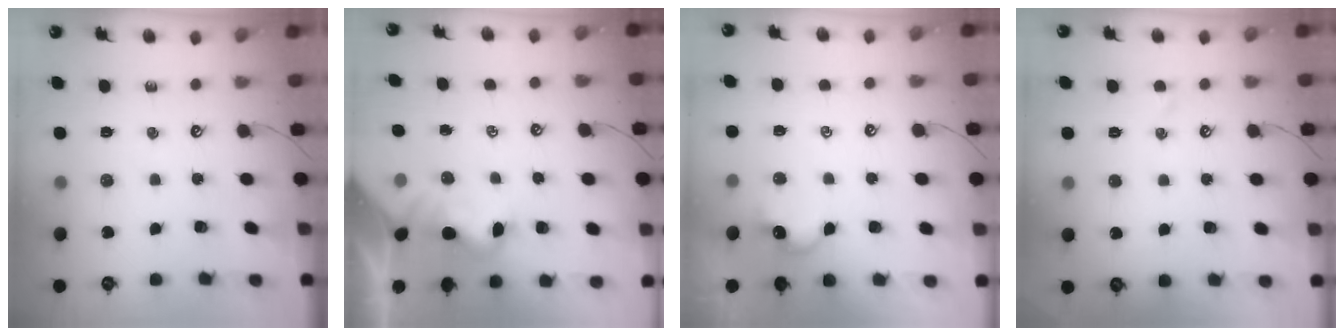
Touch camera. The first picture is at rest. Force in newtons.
{"total": 1.5, "press": 1.3, "slide": 0.7}
{"total": 1.9, "press": 1.9, "slide": 0.4}
{"total": 1.4, "press": 1.3, "slide": 0.4}